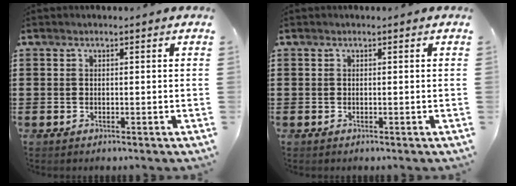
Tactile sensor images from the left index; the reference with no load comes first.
{"total": 0.0}